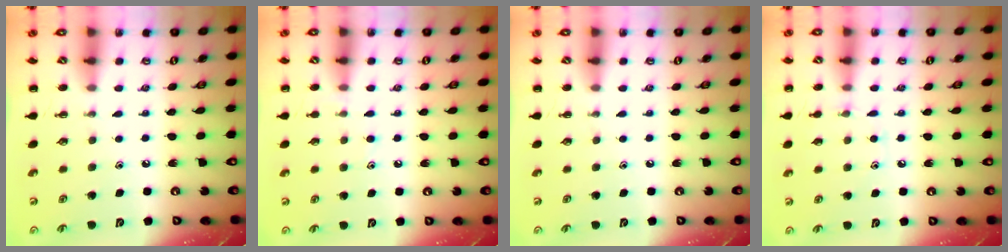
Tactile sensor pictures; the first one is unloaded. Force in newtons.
{"total": 5.7, "press": 5.3, "slide": 2.1}
{"total": 0.0}
{"total": 6.7, "press": 6.4, "slide": 2.0}